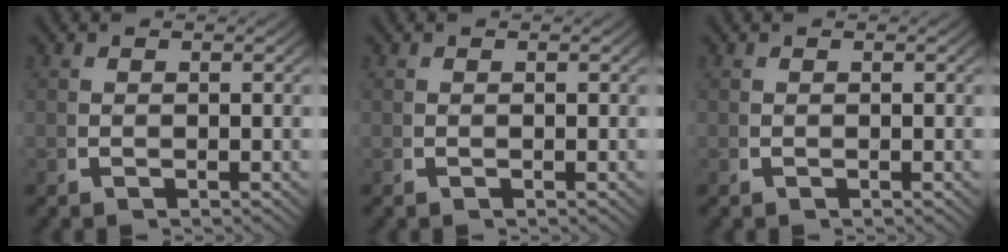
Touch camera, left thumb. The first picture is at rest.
{"total": 0.0}
{"total": 0.0}